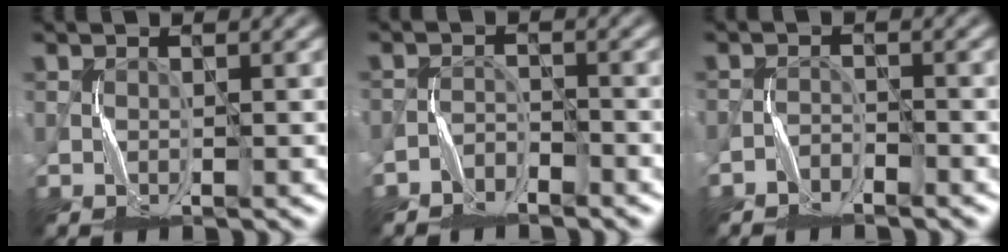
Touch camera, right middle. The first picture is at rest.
{"total": 1.8, "force": [-1.7, 0.5, -0.3], "torque": [0.006, 0.008, -0.035]}
{"total": 1.5, "force": [-1.5, 0.3, -0.2], "torque": [0.004, 0.006, -0.029]}